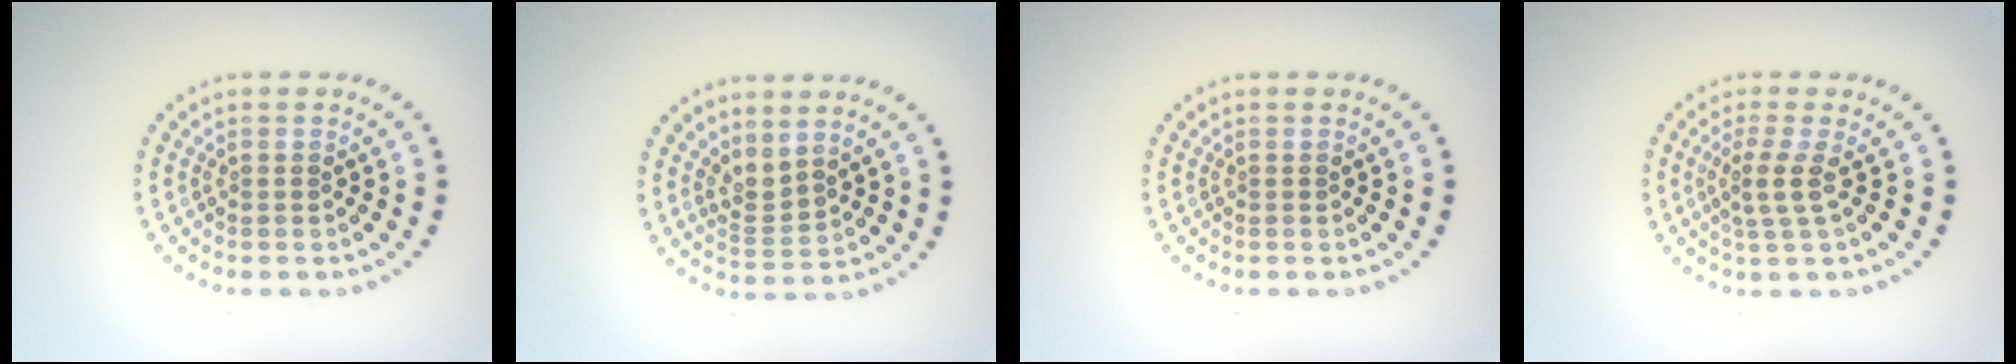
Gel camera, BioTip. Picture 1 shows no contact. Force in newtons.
{"total": 2.2, "press": 1.5, "slide": 1.6}
{"total": 0.0}
{"total": 2.1, "press": 1.6, "slide": 1.4}